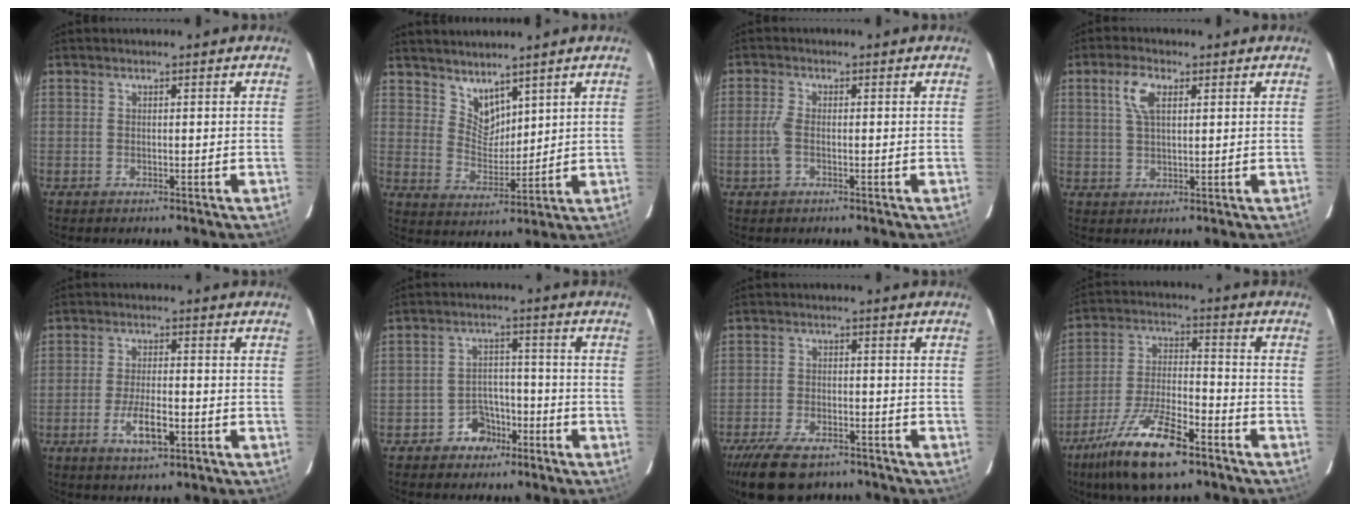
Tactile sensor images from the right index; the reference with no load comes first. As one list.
[{"total": 6.0, "force": [4.9, 3.0, 1.7], "torque": [-0.020, -0.002, 0.098]}, {"total": 2.9, "force": [-0.8, 1.4, 2.5], "torque": [-0.060, 0.002, -0.017]}, {"total": 5.1, "force": [2.0, 2.3, 4.1], "torque": [-0.081, 0.011, 0.039]}, {"total": 6.8, "force": [-2.9, 2.1, 5.8], "torque": [-0.119, -0.009, -0.049]}, {"total": 6.1, "force": [-4.0, 4.4, 1.6], "torque": [-0.040, 0.020, -0.056]}, {"total": 12.5, "force": [-9.5, 5.3, 6.1], "torque": [-0.148, -0.020, -0.159]}, {"total": 16.2, "force": [-10.6, 5.1, 11.1], "torque": [-0.230, -0.024, -0.195]}]